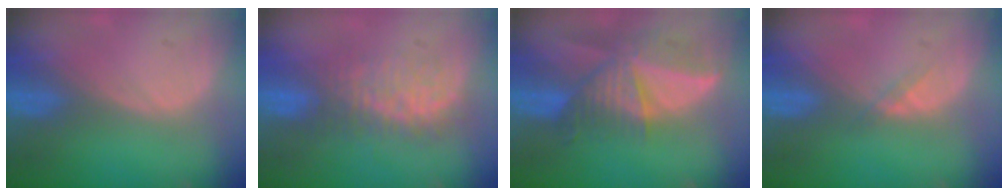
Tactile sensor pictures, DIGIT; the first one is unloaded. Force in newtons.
{"total": 7.7, "press": 7.4, "slide": 1.9}
{"total": 9.2, "press": 8.3, "slide": 4.0}
{"total": 1.4, "press": 1.1, "slide": 0.8}